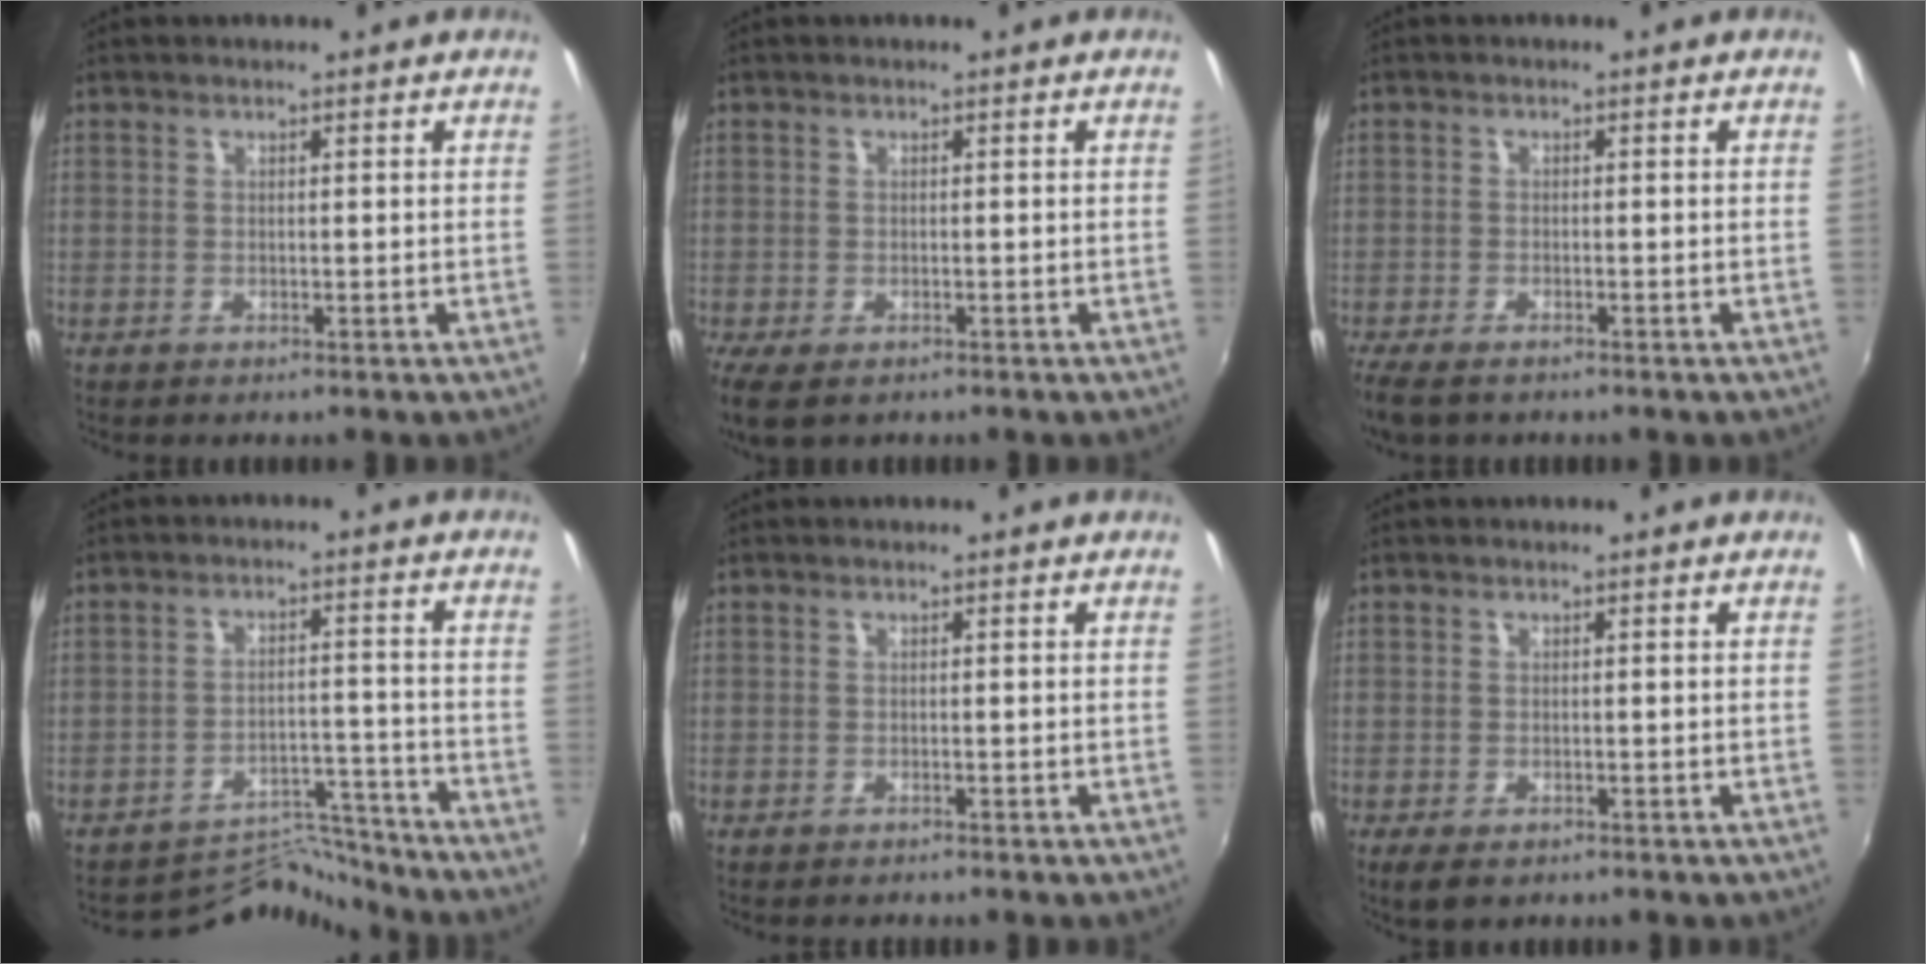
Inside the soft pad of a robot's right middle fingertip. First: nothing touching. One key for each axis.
{"total": 4.8, "fx": -2.9, "fy": 2.1, "fz": 3.2, "tx": -0.067, "ty": -0.023, "tz": -0.046}
{"total": 6.0, "fx": -4.6, "fy": 1.9, "fz": 3.3, "tx": -0.082, "ty": -0.030, "tz": -0.086}
{"total": 8.1, "fx": -8.0, "fy": 0.5, "fz": -1.3, "tx": 0.006, "ty": 0.027, "tz": -0.129}
{"total": 0.8, "fx": -0.8, "fy": 0.2, "fz": 0.1, "tx": -0.004, "ty": -0.001, "tz": -0.011}
{"total": 3.0, "fx": -1.9, "fy": 1.4, "fz": 1.9, "tx": -0.037, "ty": -0.013, "tz": -0.029}